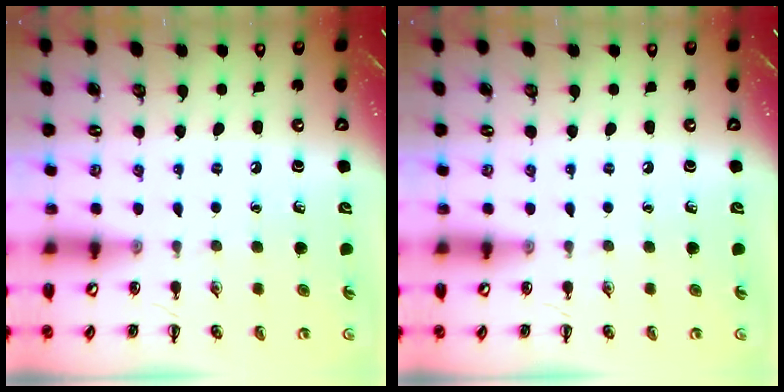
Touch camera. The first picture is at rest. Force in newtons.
{"total": 0.0}